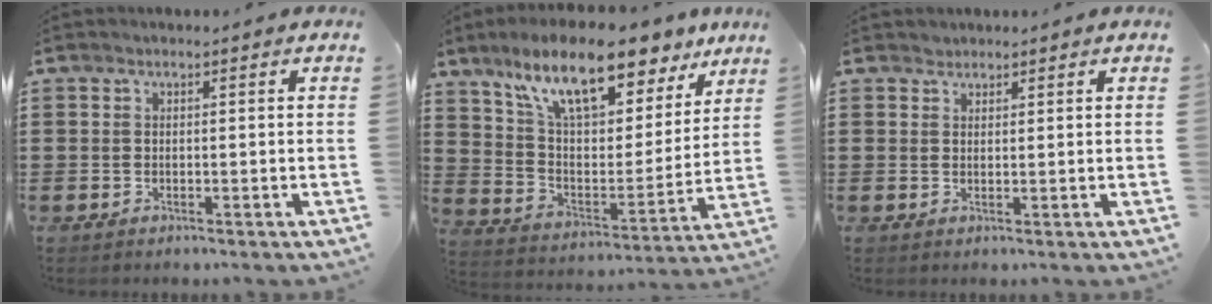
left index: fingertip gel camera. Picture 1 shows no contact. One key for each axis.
{"total": 13.7, "fx": 10.4, "fy": 3.7, "fz": 8.1, "tx": -0.171, "ty": -0.048, "tz": 0.177}
{"total": 1.3, "fx": 1.2, "fy": 0.5, "fz": -0.1, "tx": -0.002, "ty": 0.002, "tz": 0.024}